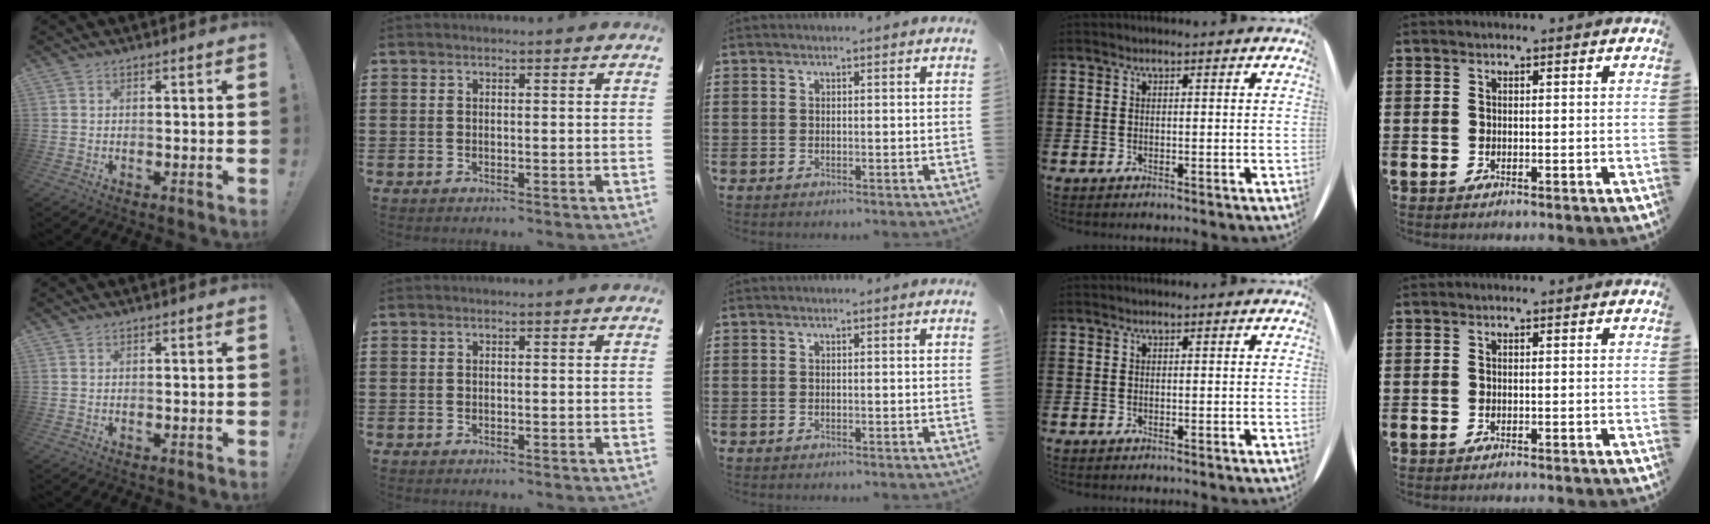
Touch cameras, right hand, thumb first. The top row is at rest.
{}